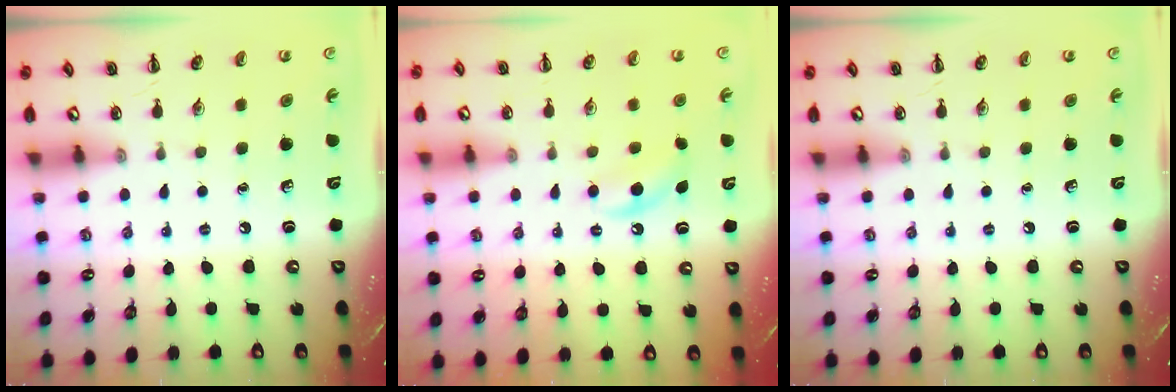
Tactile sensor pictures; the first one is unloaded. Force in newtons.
{"total": 4.6, "press": 4.4, "slide": 1.5}
{"total": 0.0}